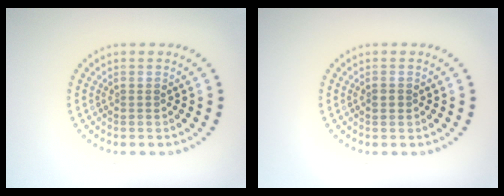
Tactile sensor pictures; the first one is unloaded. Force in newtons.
{"total": 1.1, "press": 1.0, "slide": 0.3}